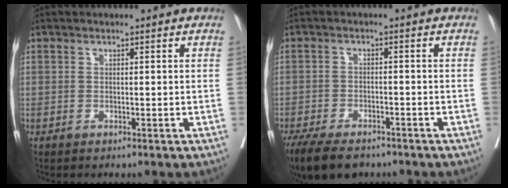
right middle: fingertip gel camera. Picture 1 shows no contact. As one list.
[{"total": 9.8, "force": [-7.5, 3.9, 4.9], "torque": [-0.084, -0.010, -0.118]}]